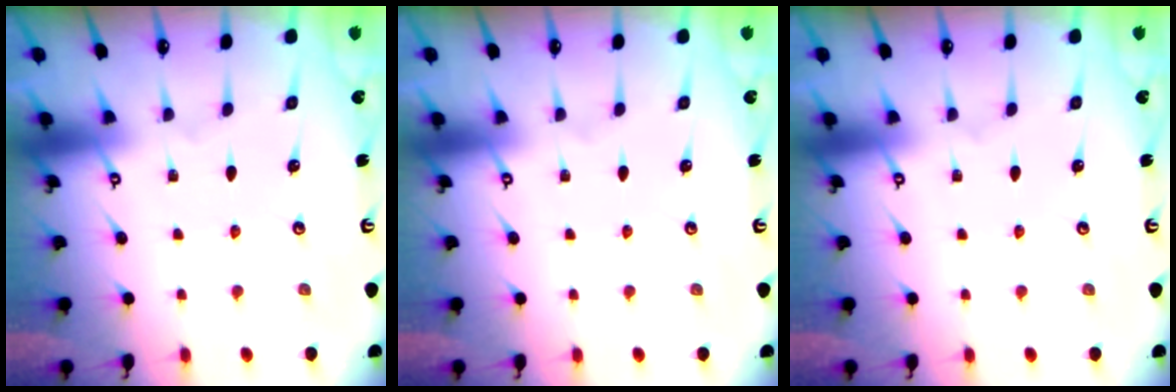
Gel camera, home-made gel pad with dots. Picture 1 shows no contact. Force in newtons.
{"total": 0.0}
{"total": 0.0}